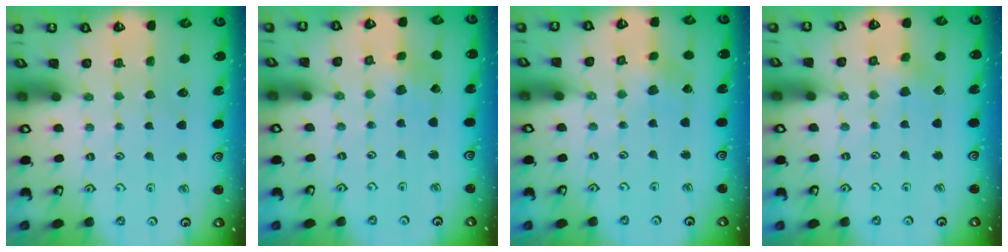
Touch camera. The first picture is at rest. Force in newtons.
{"total": 2.2, "press": 2.2, "slide": 0.4}
{"total": 2.1, "press": 2.1, "slide": 0.3}
{"total": 4.2, "press": 4.2, "slide": 0.4}